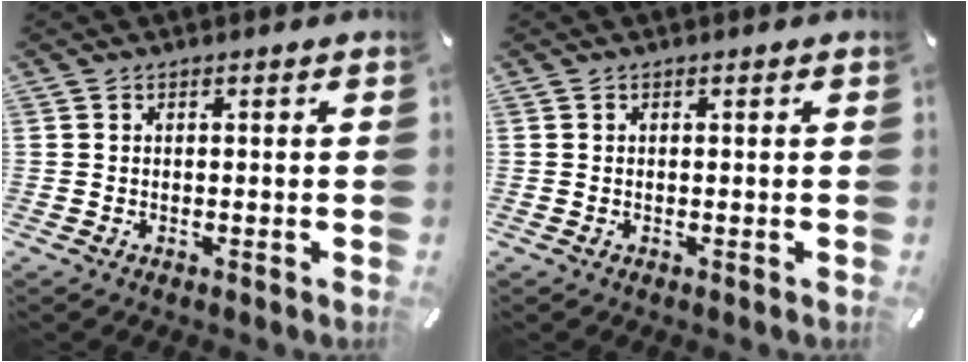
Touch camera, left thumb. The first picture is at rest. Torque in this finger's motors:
{"motor_torque": [-0.02, 0.12, -0.05, 0.04, 0.00]}